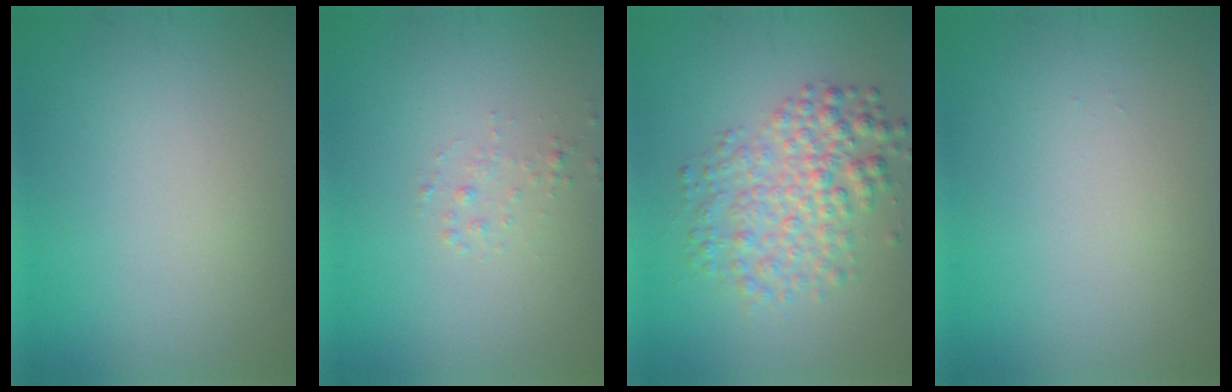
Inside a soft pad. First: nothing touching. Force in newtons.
{"total": 0.8, "press": 0.8, "slide": 0.0}
{"total": 4.6, "press": 4.6, "slide": 0.1}
{"total": 0.0}